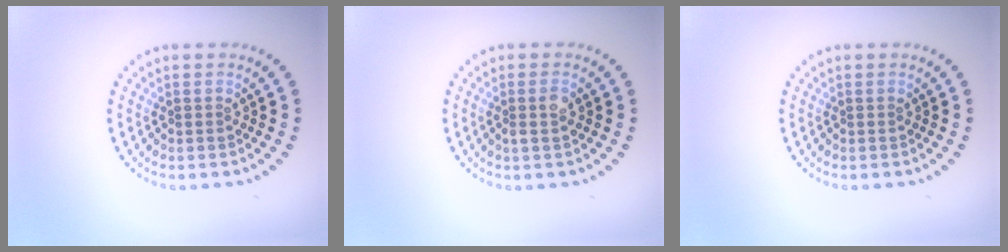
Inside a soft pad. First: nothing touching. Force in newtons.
{"total": 1.5, "press": 1.3, "slide": 0.6}
{"total": 0.0}